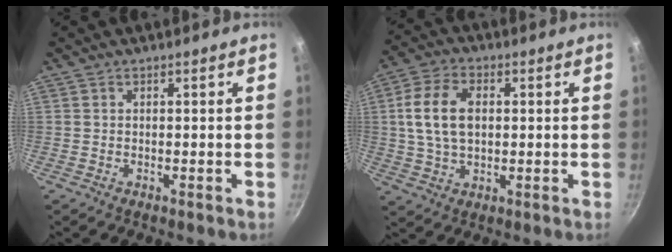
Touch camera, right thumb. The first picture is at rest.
{"total": 10.8, "force": [1.5, 6.9, 8.2], "torque": [-0.149, 0.012, 0.023]}